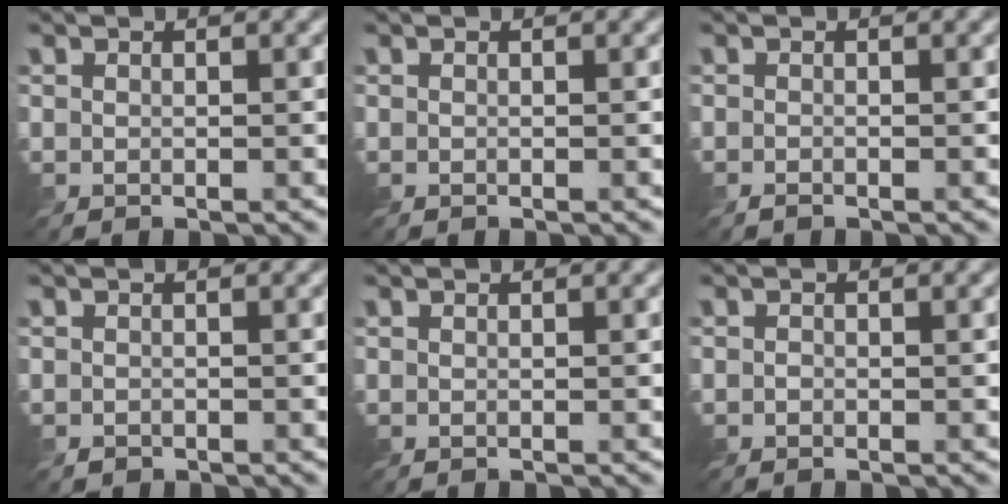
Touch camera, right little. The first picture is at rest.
{"total": 0.0}
{"total": 0.6, "force": [-0.5, 0.2, 0.1], "torque": [0.001, 0.001, -0.012]}
{"total": 0.6, "force": [-0.4, 0.5, 0.1], "torque": [0.003, -0.001, -0.007]}
{"total": 0.0}
{"total": 0.6, "force": [-0.3, 0.5, 0.1], "torque": [0.001, -0.002, -0.008]}